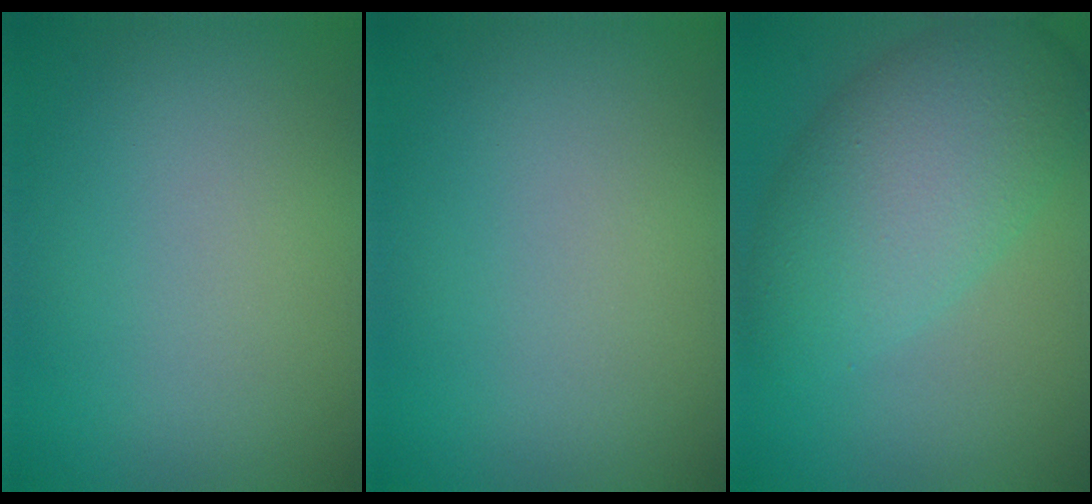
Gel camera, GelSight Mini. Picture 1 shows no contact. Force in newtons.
{"total": 0.0}
{"total": 7.2, "press": 7.2, "slide": 0.2}